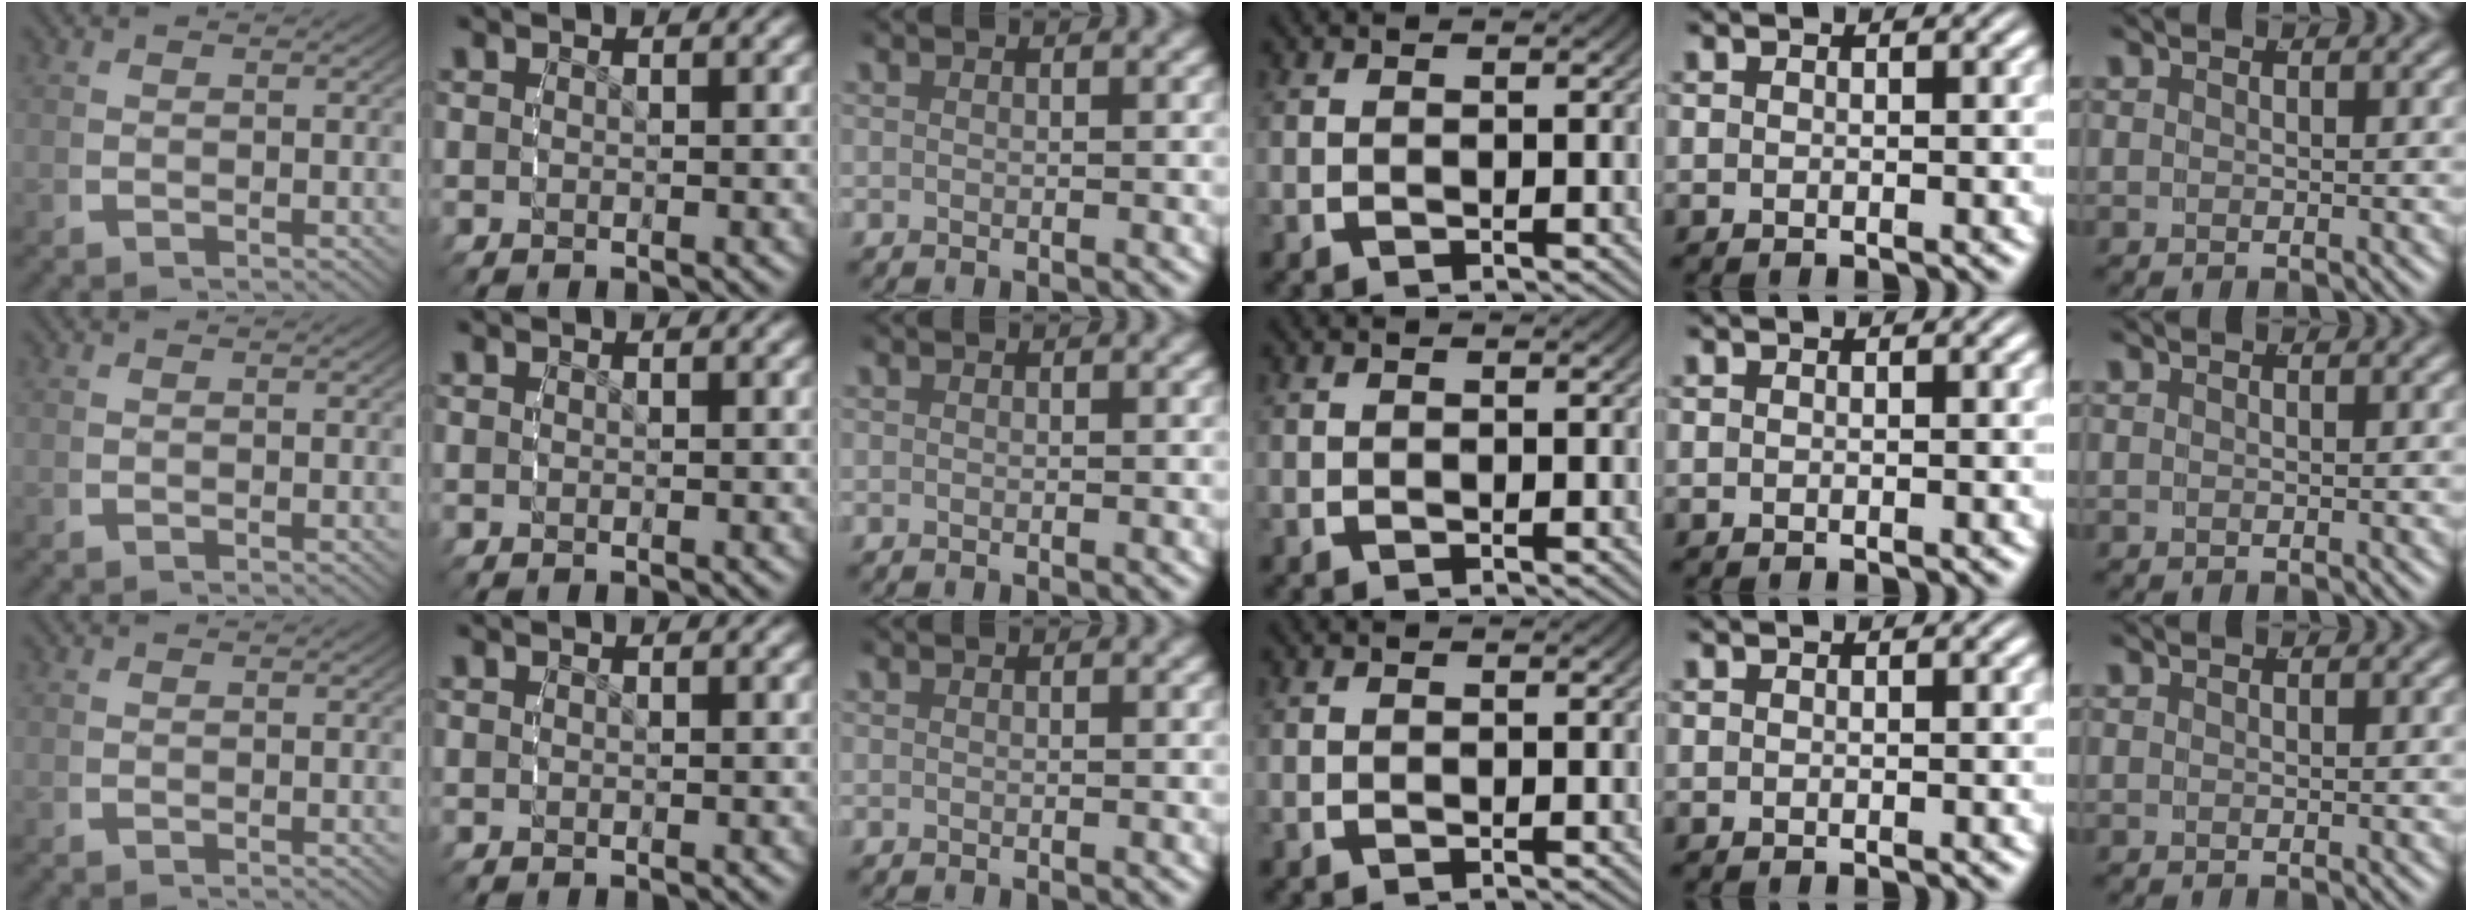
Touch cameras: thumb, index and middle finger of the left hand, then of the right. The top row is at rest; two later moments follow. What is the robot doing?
{"motion": "reach", "object": "bowl"}